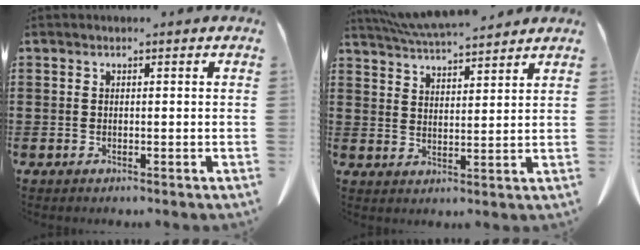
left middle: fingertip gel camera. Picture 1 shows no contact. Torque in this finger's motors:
{"motor_torque": [1.02, -0.08, 0.26, 0.15]}